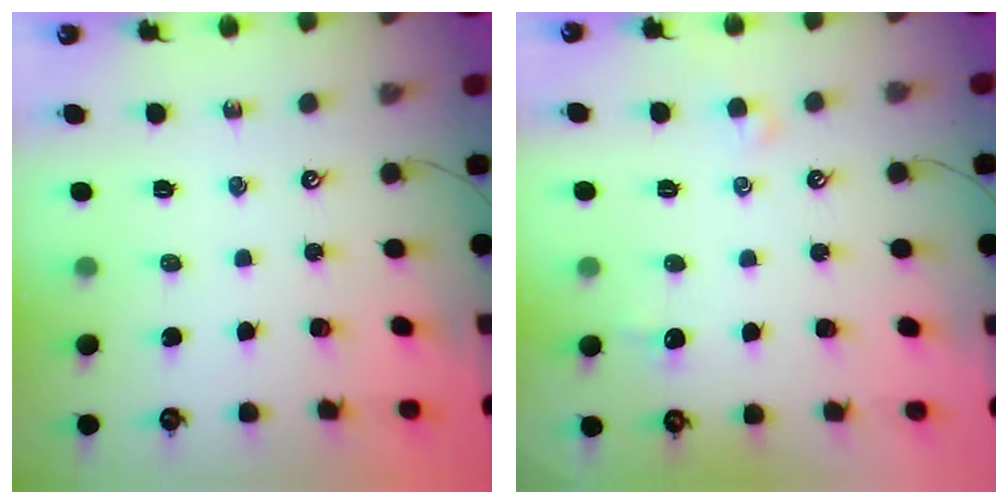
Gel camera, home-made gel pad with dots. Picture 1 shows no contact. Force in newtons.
{"total": 1.1, "press": 0.8, "slide": 0.6}